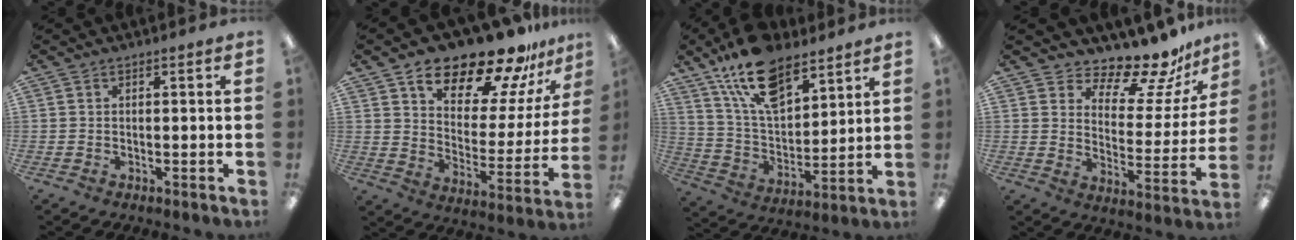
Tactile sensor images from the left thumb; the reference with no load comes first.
{"total": 20.5, "force": [17.0, 6.9, 9.1], "torque": [-0.147, -0.129, 0.286]}
{"total": 17.7, "force": [12.2, 8.5, 9.6], "torque": [-0.177, -0.055, 0.220]}
{"total": 12.6, "force": [11.4, 3.7, 4.0], "torque": [-0.058, -0.107, 0.195]}